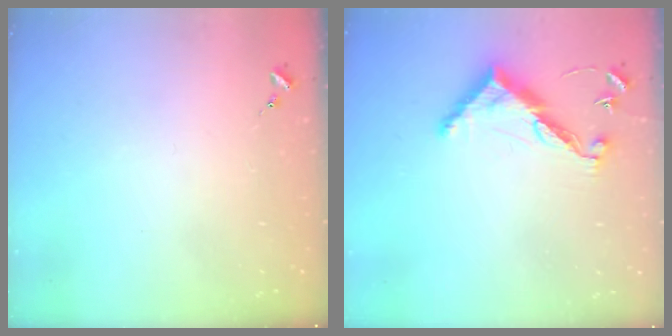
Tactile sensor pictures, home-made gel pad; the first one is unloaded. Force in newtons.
{"total": 10.6, "press": 10.6, "slide": 0.4}